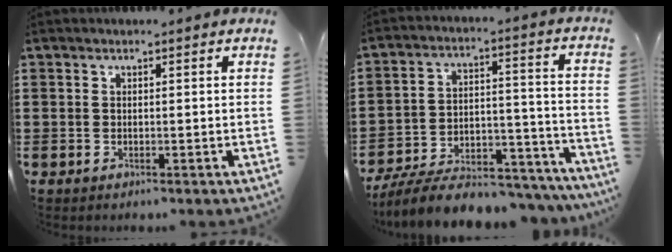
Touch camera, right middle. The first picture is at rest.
{"total": 8.5, "force": [-7.7, 1.9, 2.9], "torque": [-0.044, 0.022, -0.147]}